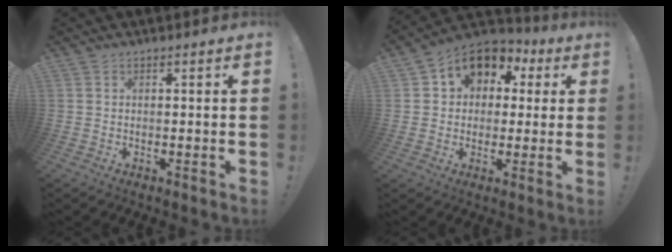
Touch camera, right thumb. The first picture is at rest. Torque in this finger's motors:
{"motor_torque": [0.22, -0.02, -0.12, 0.18, 0.24]}